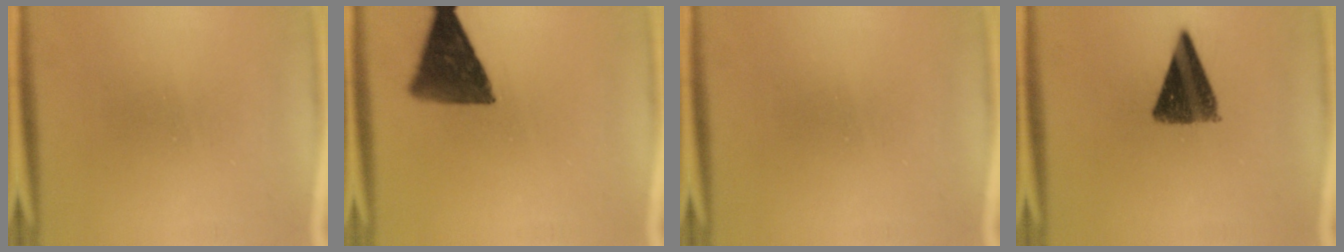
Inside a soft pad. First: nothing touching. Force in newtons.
{"total": 11.1}
{"total": 0.0}
{"total": 10.1}